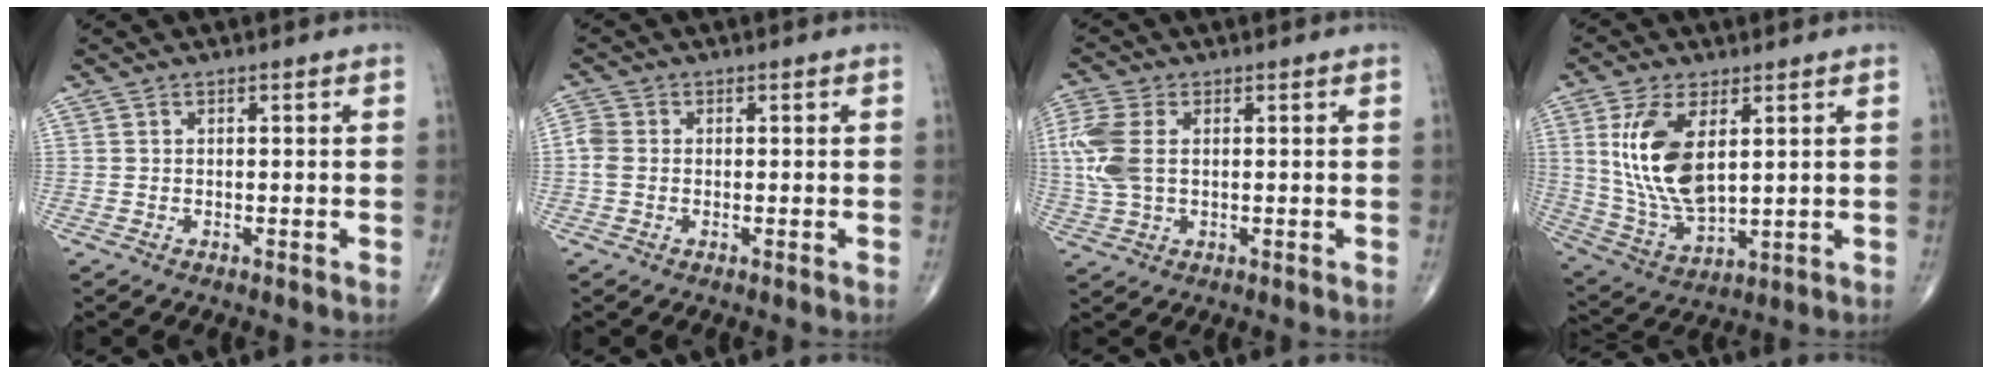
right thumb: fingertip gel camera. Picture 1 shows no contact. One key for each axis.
{"total": 2.9, "fx": -0.2, "fy": 2.3, "fz": 1.7, "tx": -0.044, "ty": 0.007, "tz": -0.010}
{"total": 8.6, "fx": 1.1, "fy": 5.2, "fz": 6.8, "tx": -0.182, "ty": 0.008, "tz": 0.025}
{"total": 14.6, "fx": 3.8, "fy": 7.2, "fz": 12.2, "tx": -0.242, "ty": -0.022, "tz": 0.086}